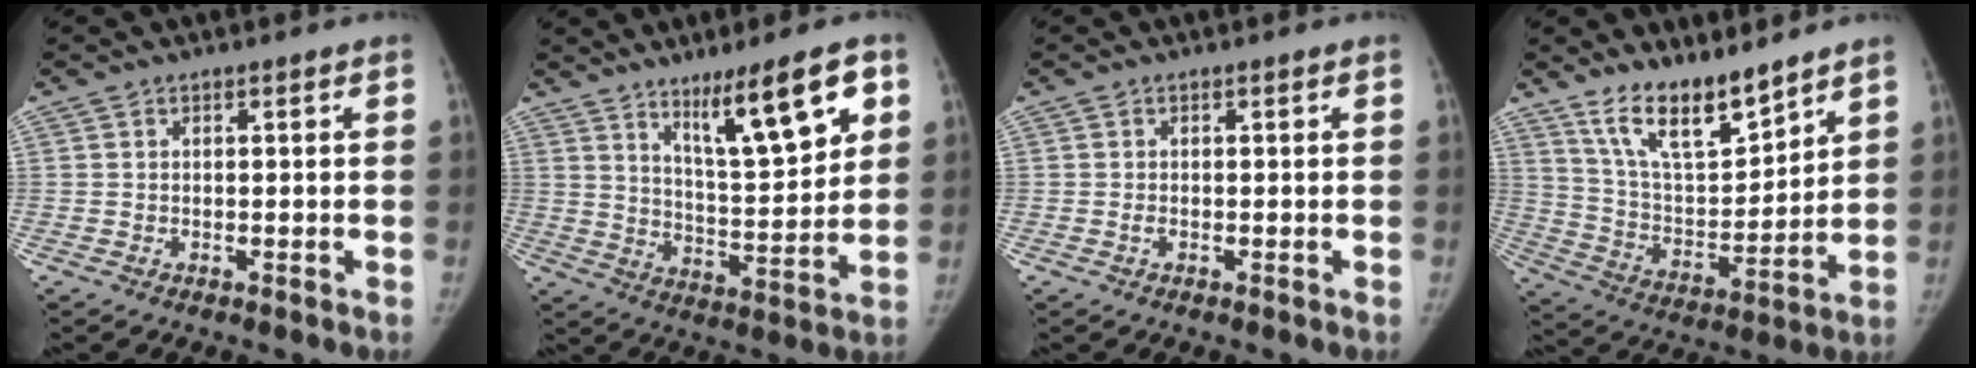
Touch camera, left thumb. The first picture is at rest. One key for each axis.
{"total": 15.1, "fx": 8.2, "fy": 3.3, "fz": 12.2, "tx": -0.173, "ty": -0.047, "tz": 0.140}
{"total": 0.5, "fx": -0.1, "fy": 0.3, "fz": 0.4, "tx": -0.010, "ty": -0.001, "tz": -0.001}
{"total": 13.9, "fx": 10.9, "fy": 4.3, "fz": 7.6, "tx": -0.102, "ty": -0.075, "tz": 0.208}